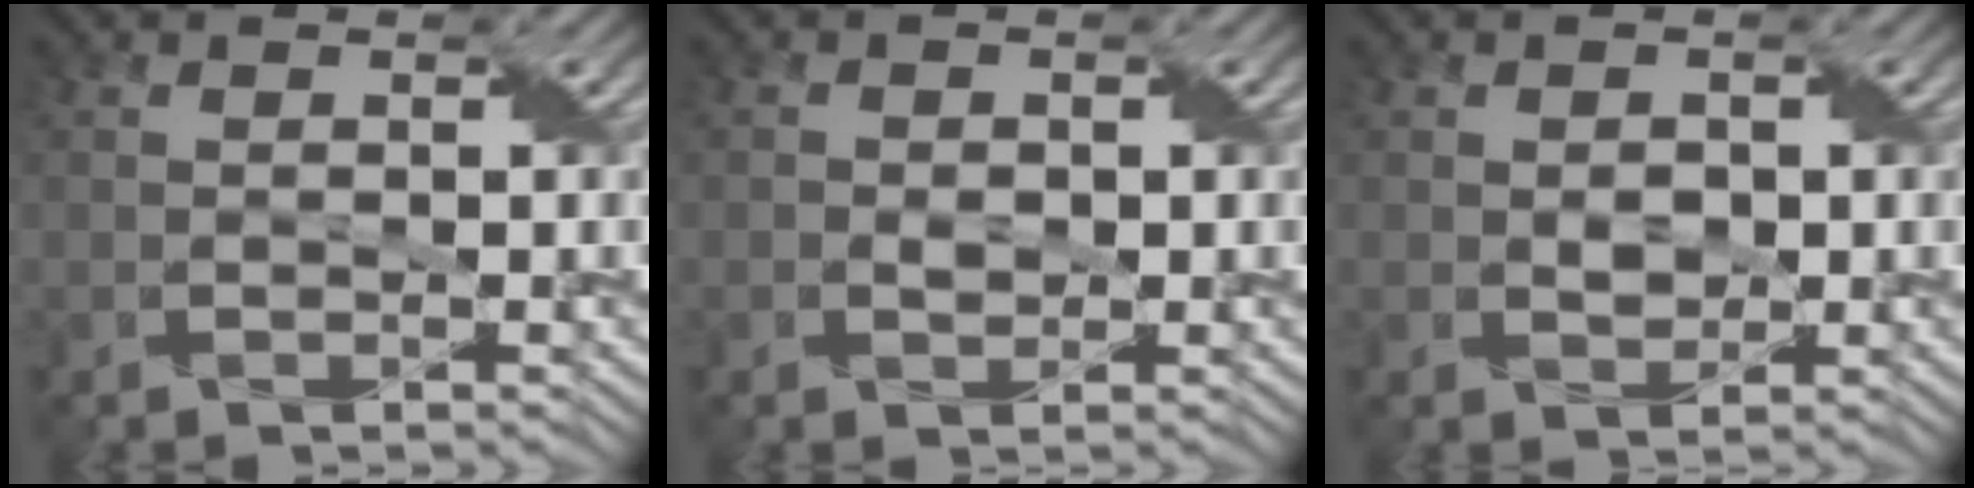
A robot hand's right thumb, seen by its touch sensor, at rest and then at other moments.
{"total": 1.2, "force": [-0.2, 0.9, 0.7], "torque": [-0.014, -0.003, -0.005]}
{"total": 1.6, "force": [0.0, 1.2, 0.9], "torque": [-0.025, -0.004, 0.001]}